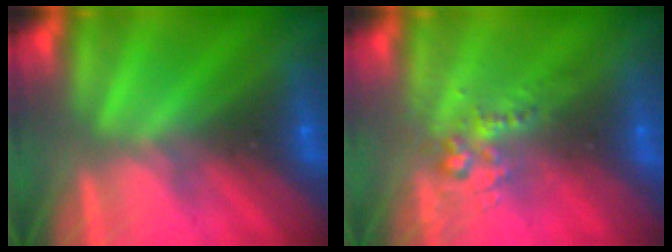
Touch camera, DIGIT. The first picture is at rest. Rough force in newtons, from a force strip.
{"total": 2.5}